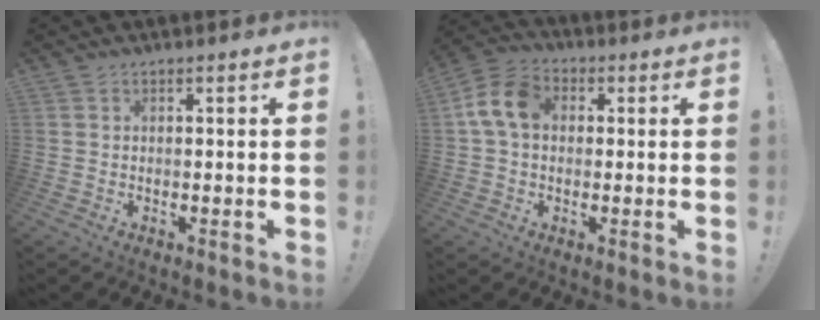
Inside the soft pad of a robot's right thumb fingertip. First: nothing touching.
{"total": 10.5, "force": [1.7, 7.5, 7.2], "torque": [-0.133, 0.016, 0.037]}